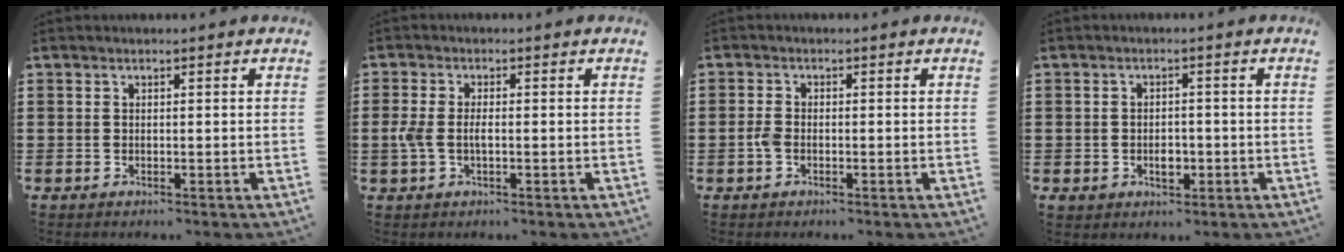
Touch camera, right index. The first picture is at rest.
{"total": 2.8, "force": [-0.5, 1.2, 2.5], "torque": [-0.068, -0.005, -0.017]}
{"total": 1.9, "force": [-0.7, 1.0, 1.4], "torque": [-0.042, -0.004, -0.018]}
{"total": 2.8, "force": [-0.9, 1.8, 1.9], "torque": [-0.040, 0.000, -0.015]}